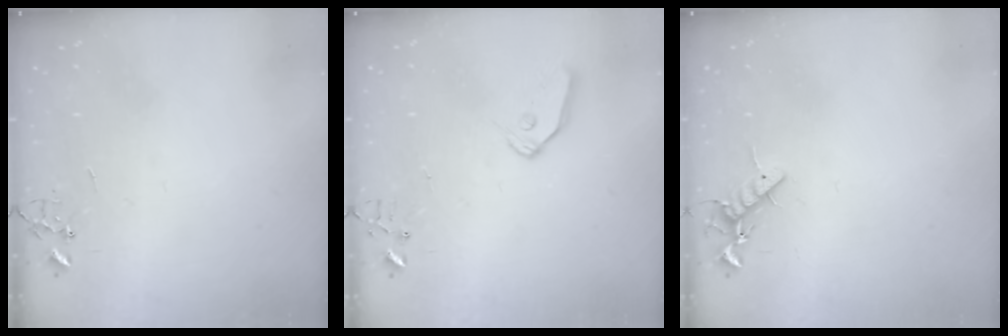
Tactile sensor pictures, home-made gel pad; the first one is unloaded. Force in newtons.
{"total": 8.4, "press": 8.4, "slide": 0.5}
{"total": 8.6, "press": 8.5, "slide": 1.3}